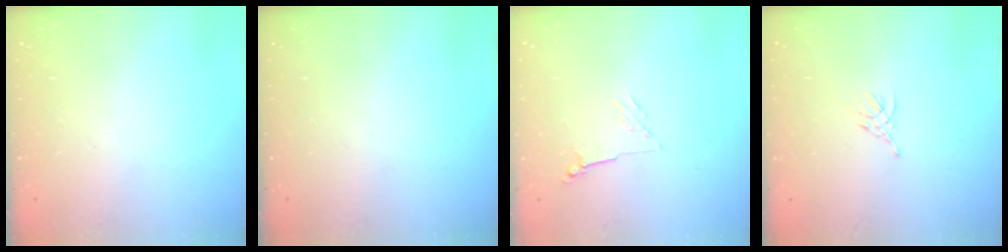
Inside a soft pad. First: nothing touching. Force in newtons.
{"total": 0.0}
{"total": 2.8, "press": 2.7, "slide": 0.6}
{"total": 1.9, "press": 1.8, "slide": 0.5}